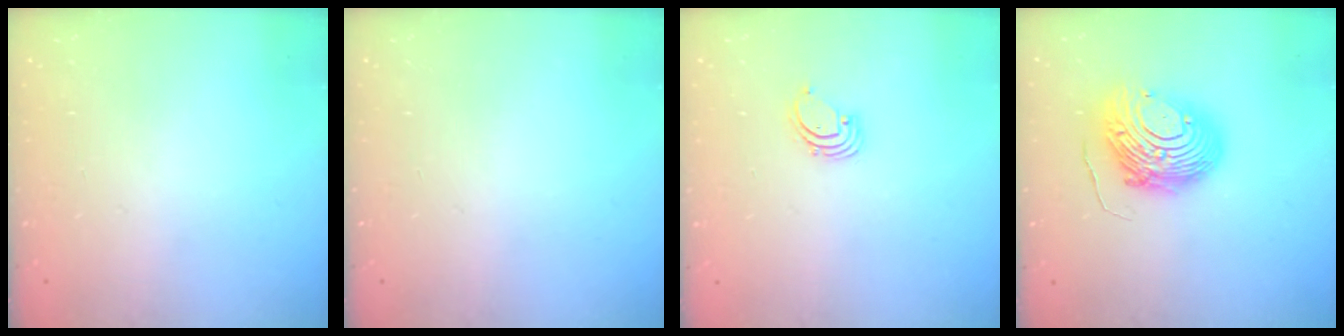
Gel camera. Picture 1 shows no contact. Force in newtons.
{"total": 0.0}
{"total": 1.4, "press": 1.4, "slide": 0.1}
{"total": 15.1, "press": 15.1, "slide": 1.6}